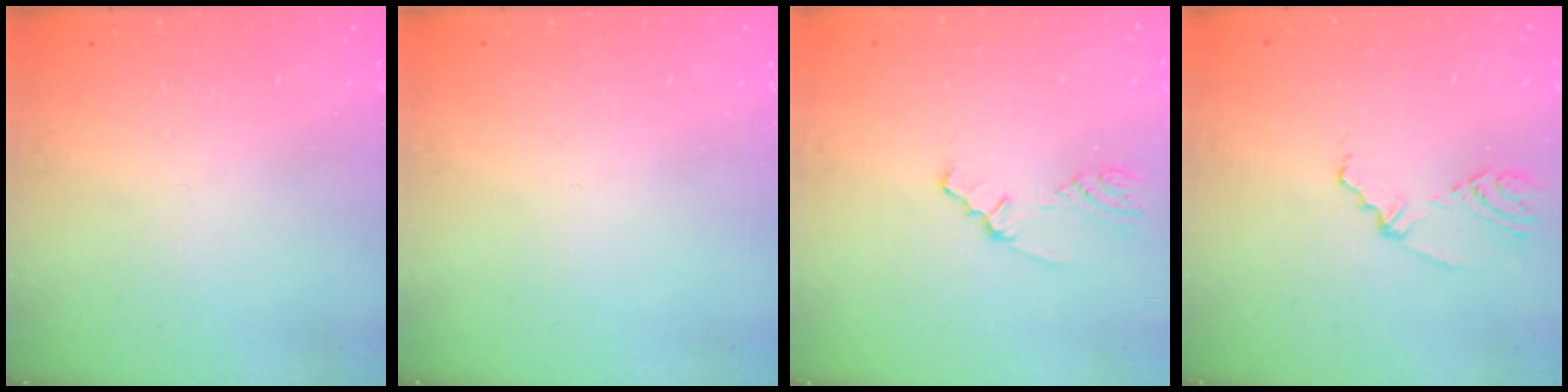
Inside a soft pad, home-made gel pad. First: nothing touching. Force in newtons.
{"total": 0.0}
{"total": 1.5, "press": 1.5, "slide": 0.3}
{"total": 2.8, "press": 2.4, "slide": 1.5}